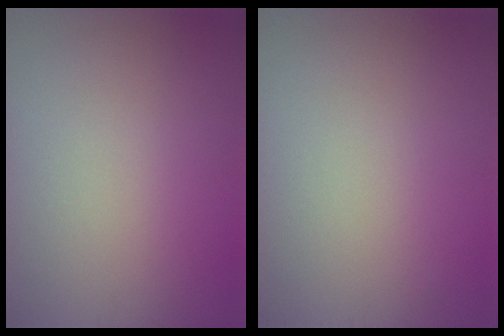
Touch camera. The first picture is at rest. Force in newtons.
{"total": 0.0}